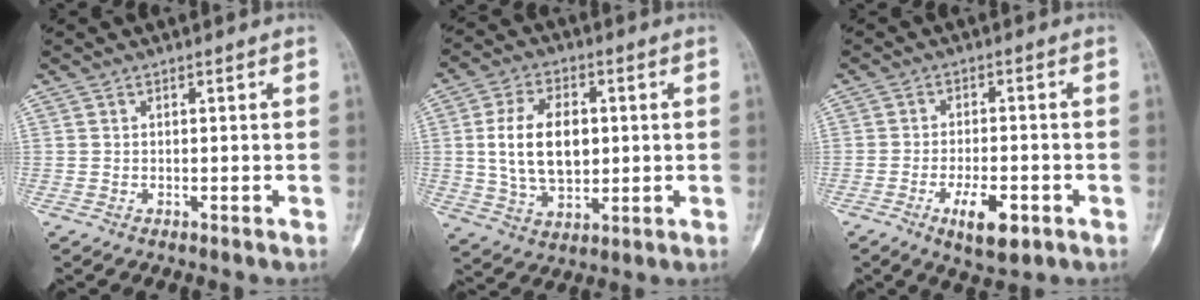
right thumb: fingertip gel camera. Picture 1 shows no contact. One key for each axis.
{"total": 13.2, "fx": 1.3, "fy": 8.1, "fz": 10.3, "tx": -0.166, "ty": -0.002, "tz": 0.028}
{"total": 7.4, "fx": -3.2, "fy": 2.9, "fz": 6.0, "tx": -0.098, "ty": 0.005, "tz": -0.048}